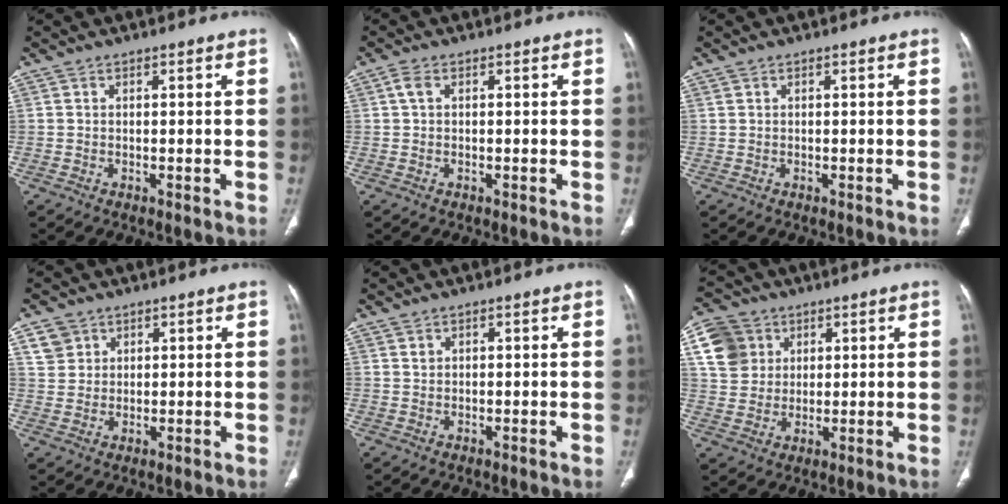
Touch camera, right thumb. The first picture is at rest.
{"total": 1.7, "force": [0.3, 1.0, 1.4], "torque": [-0.035, 0.004, 0.004]}
{"total": 0.0}
{"total": 4.0, "force": [2.1, 3.3, 0.7], "torque": [0.002, -0.008, 0.042]}
{"total": 0.7, "force": [0.4, 0.5, 0.2], "torque": [0.005, 0.001, 0.008]}
{"total": 9.8, "force": [3.4, 8.5, 3.5], "torque": [-0.053, 0.003, 0.066]}